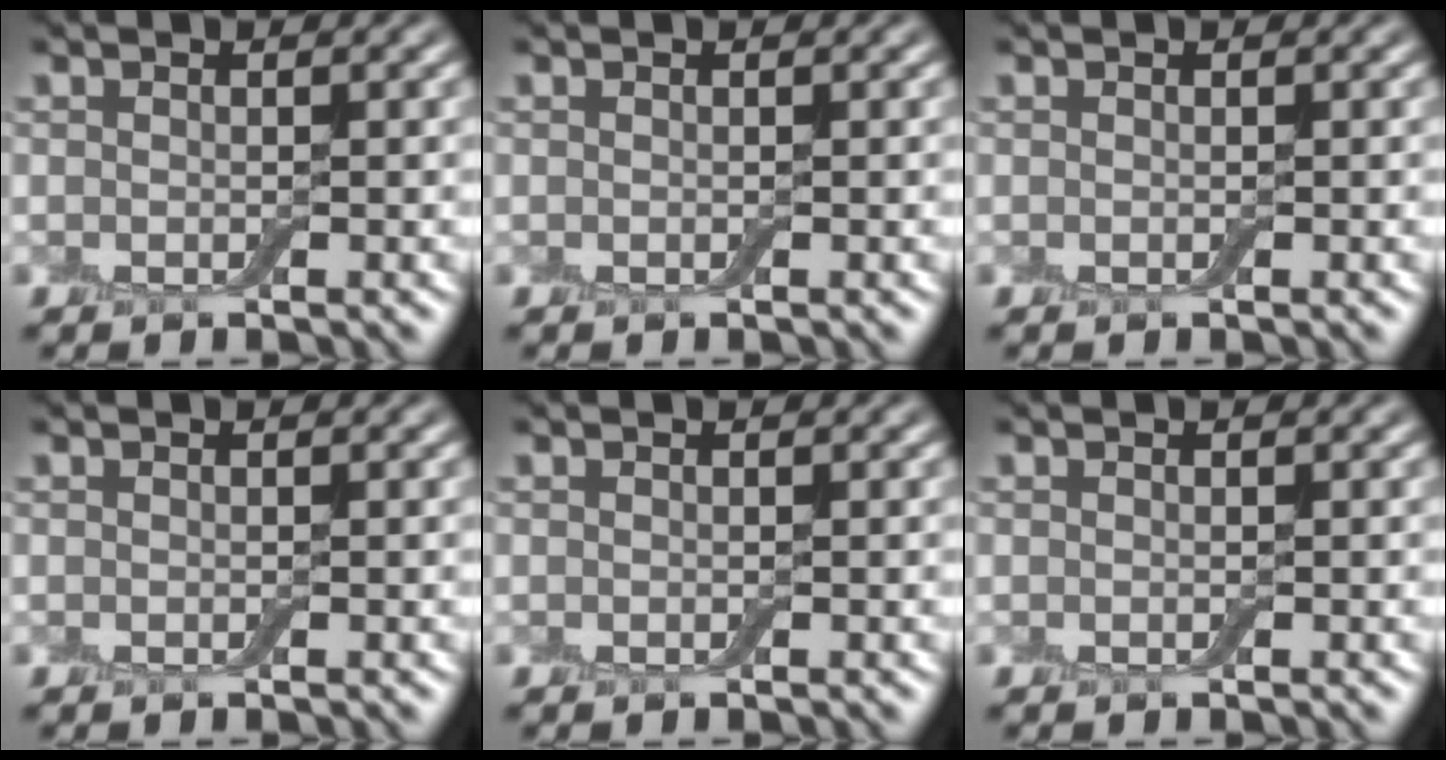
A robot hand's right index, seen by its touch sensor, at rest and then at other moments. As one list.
[{"total": 0.0}, {"total": 0.0}, {"total": 0.0}, {"total": 0.0}, {"total": 0.0}]